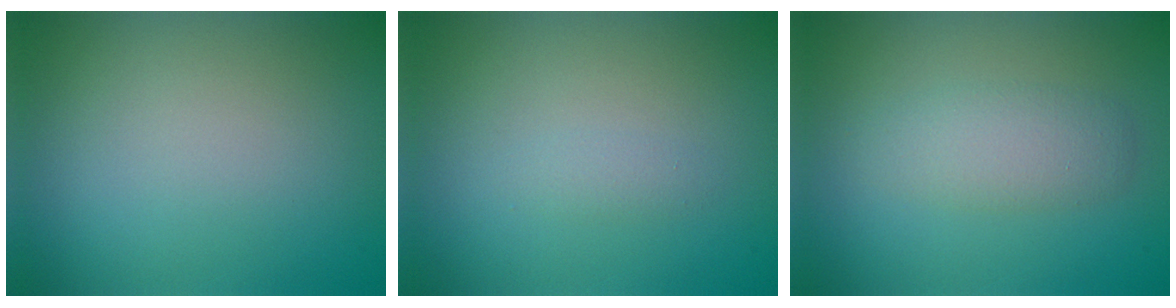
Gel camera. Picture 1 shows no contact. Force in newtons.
{"total": 0.8, "press": 0.8, "slide": 0.1}
{"total": 2.8, "press": 2.8, "slide": 0.1}